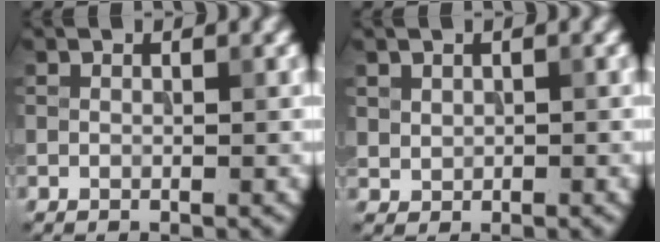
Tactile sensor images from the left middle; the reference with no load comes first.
{"total": 0.9, "force": [0.4, 0.8, 0.2], "torque": [-0.003, -0.004, 0.014]}